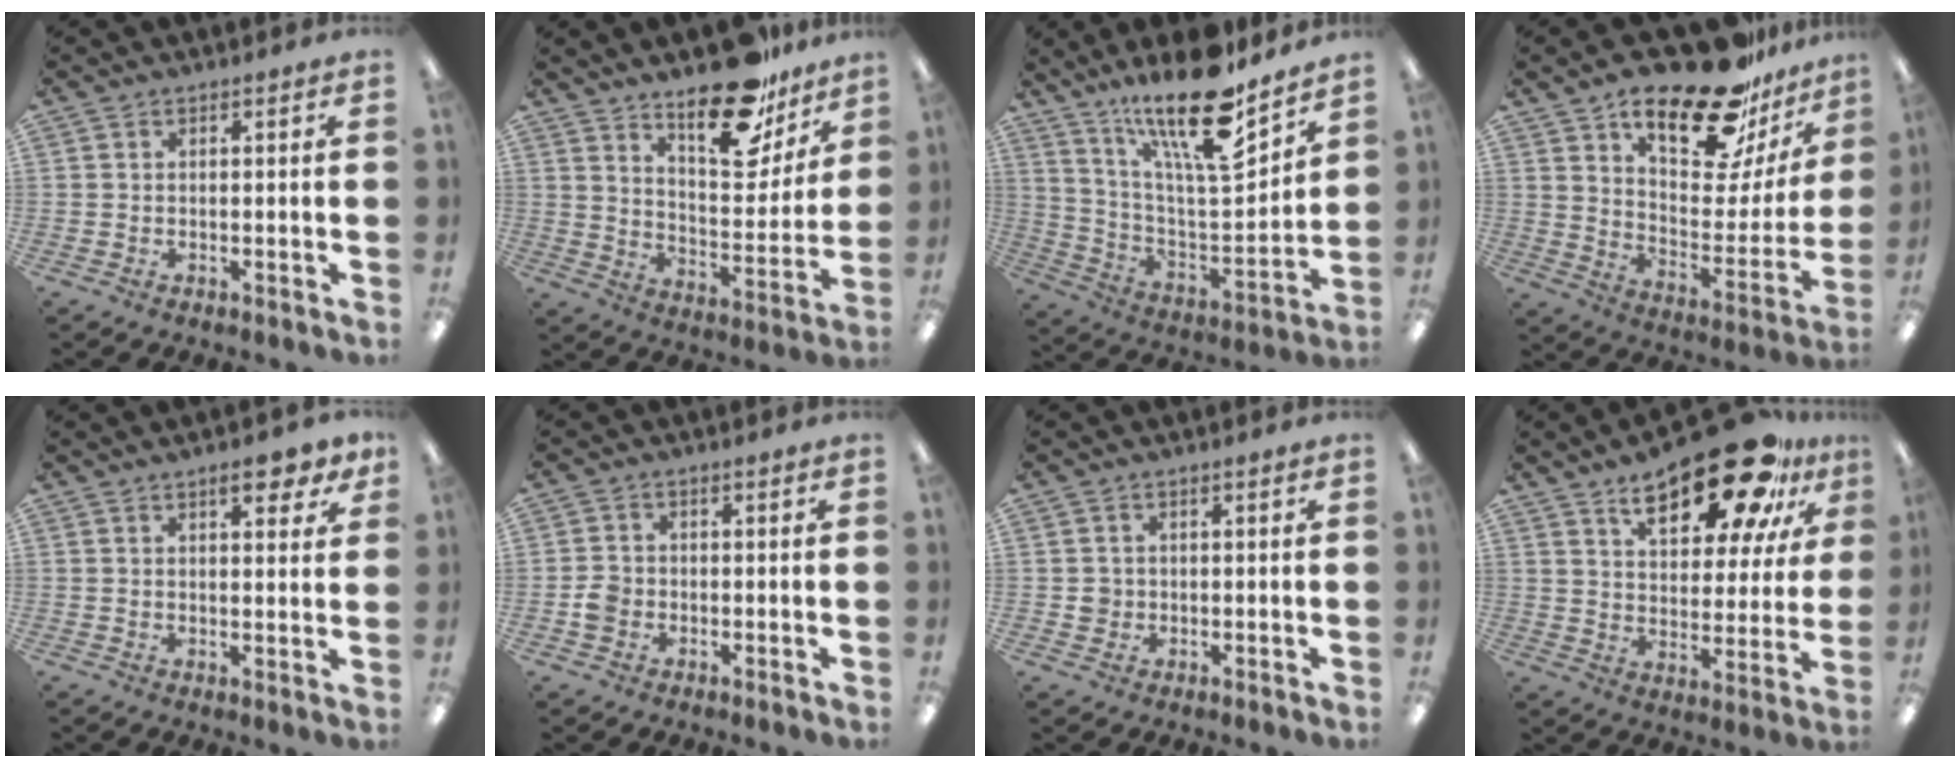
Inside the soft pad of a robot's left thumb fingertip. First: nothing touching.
{"total": 19.7, "force": [14.5, 8.2, 10.5], "torque": [-0.142, -0.094, 0.243]}
{"total": 22.1, "force": [15.7, 6.2, 14.2], "torque": [-0.248, -0.103, 0.264]}
{"total": 24.3, "force": [18.3, 8.3, 13.6], "torque": [-0.206, -0.118, 0.307]}
{"total": 5.5, "force": [3.5, 1.9, 3.9], "torque": [-0.043, -0.017, 0.053]}
{"total": 3.5, "force": [-1.1, 3.0, 1.5], "torque": [-0.025, 0.007, -0.020]}
{"total": 1.6, "force": [0.0, 1.6, 0.4], "torque": [-0.010, 0.006, -0.003]}
{"total": 22.3, "force": [14.7, 9.0, 14.2], "torque": [-0.203, -0.079, 0.240]}